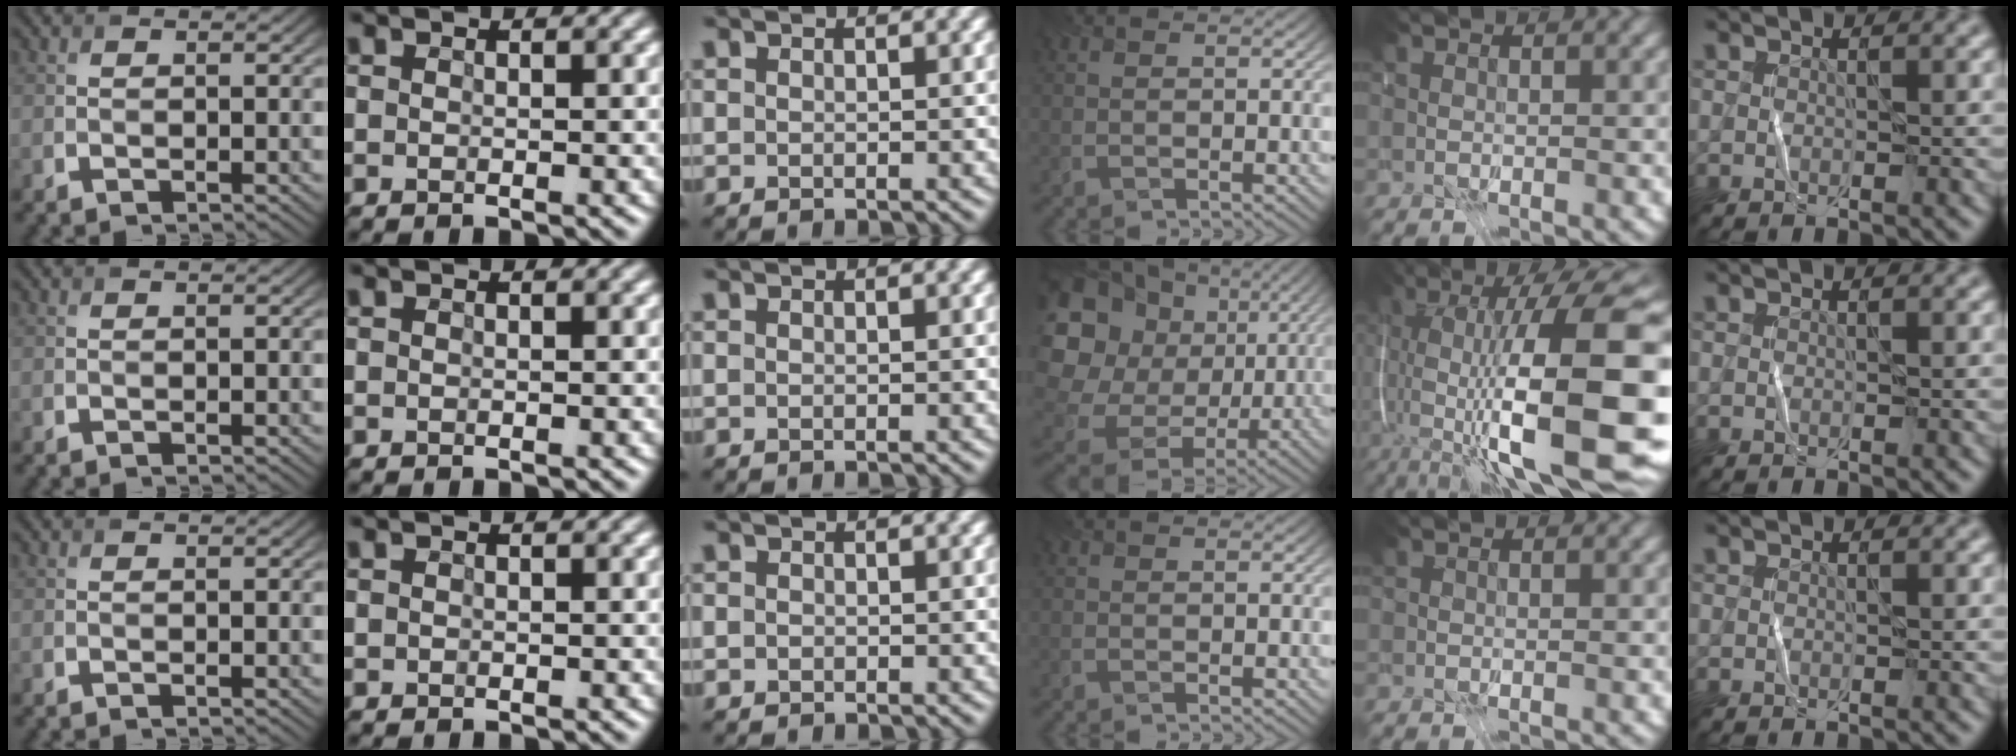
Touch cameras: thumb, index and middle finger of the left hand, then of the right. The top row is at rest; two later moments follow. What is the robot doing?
{"motion": "fold", "object": "receipt paper"}